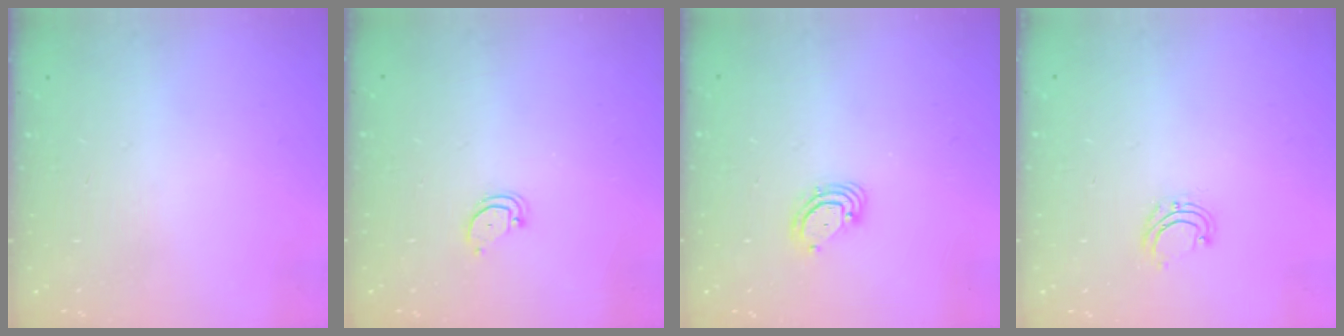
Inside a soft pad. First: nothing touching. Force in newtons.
{"total": 3.0, "press": 3.0, "slide": 0.3}
{"total": 4.4, "press": 4.4, "slide": 0.4}
{"total": 4.6, "press": 4.5, "slide": 0.5}